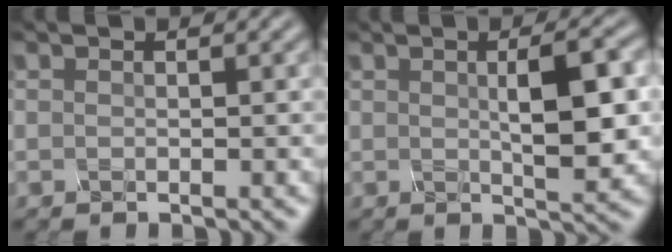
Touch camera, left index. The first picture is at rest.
{"total": 5.3, "force": [0.8, 1.5, 5.1], "torque": [-0.079, 0.005, 0.013]}